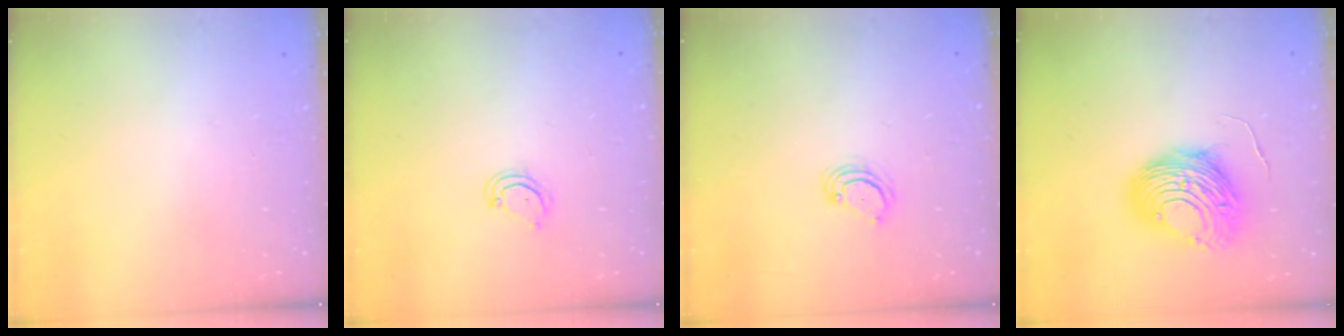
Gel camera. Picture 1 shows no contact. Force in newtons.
{"total": 3.7, "press": 3.7, "slide": 0.3}
{"total": 4.2, "press": 4.1, "slide": 0.3}
{"total": 12.1, "press": 12.1, "slide": 1.2}